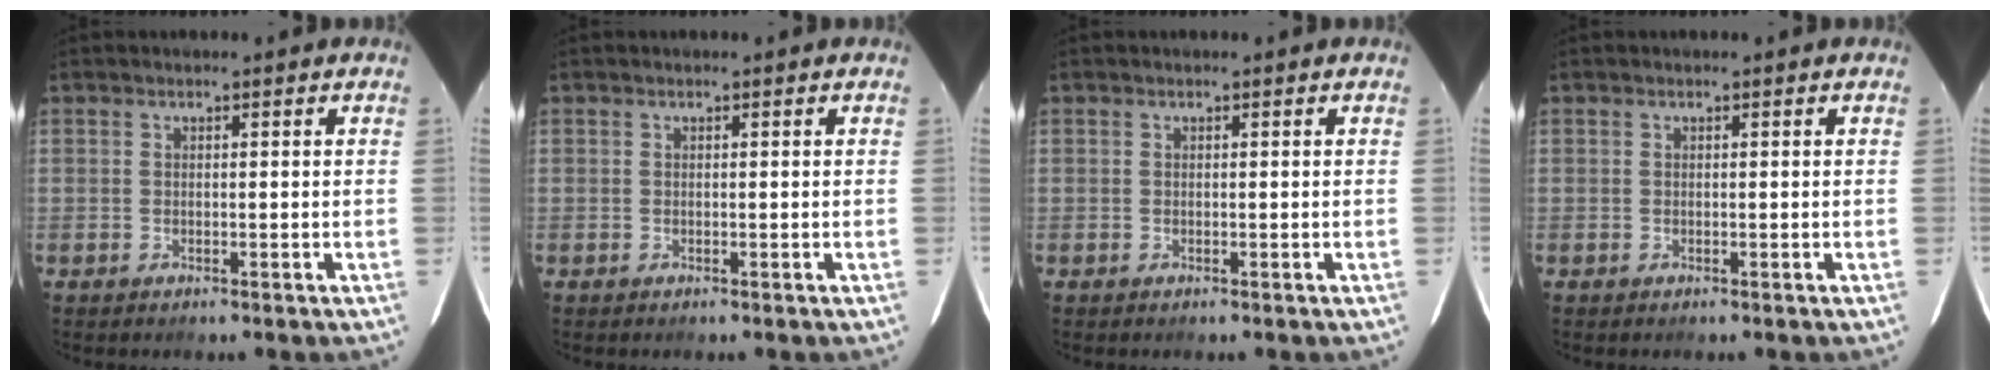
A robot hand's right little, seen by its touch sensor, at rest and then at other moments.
{"total": 0.0}
{"total": 0.0}
{"total": 0.0}